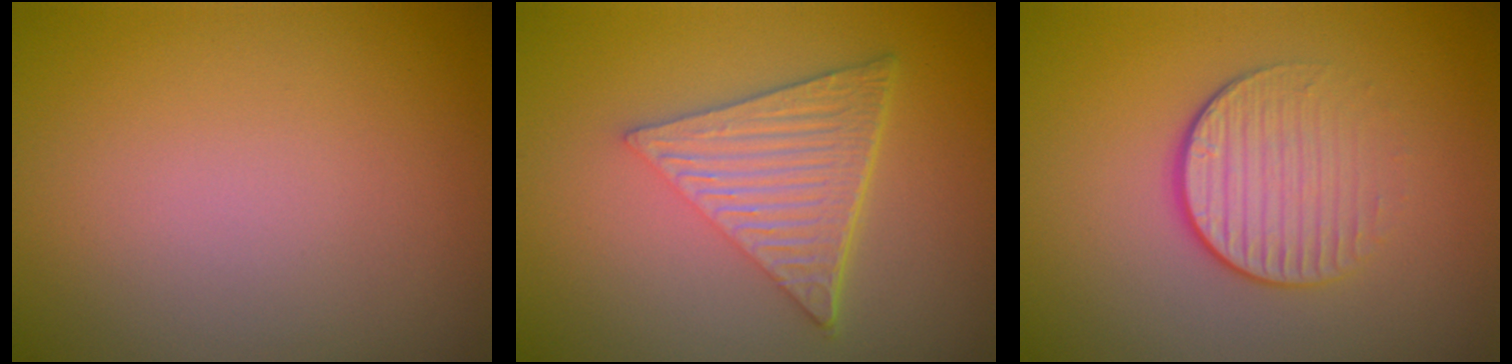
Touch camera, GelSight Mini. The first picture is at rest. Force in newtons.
{"total": 6.7, "press": 4.4, "slide": 5.0}
{"total": 3.9, "press": 2.7, "slide": 2.8}